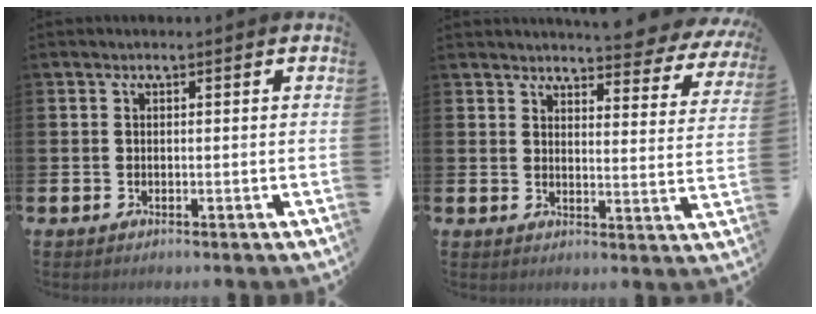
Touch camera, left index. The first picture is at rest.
{"total": 4.9, "force": [4.8, 0.4, 1.0], "torque": [-0.017, -0.044, 0.077]}